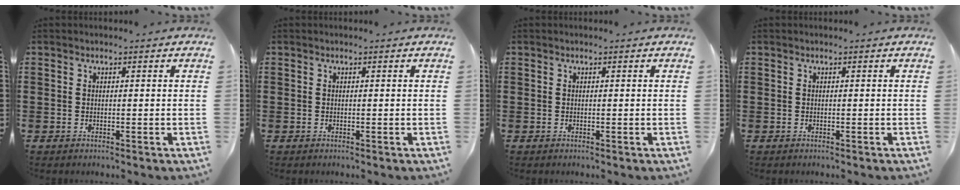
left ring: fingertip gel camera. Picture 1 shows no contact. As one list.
[{"total": 0.0}, {"total": 0.0}, {"total": 0.0}]